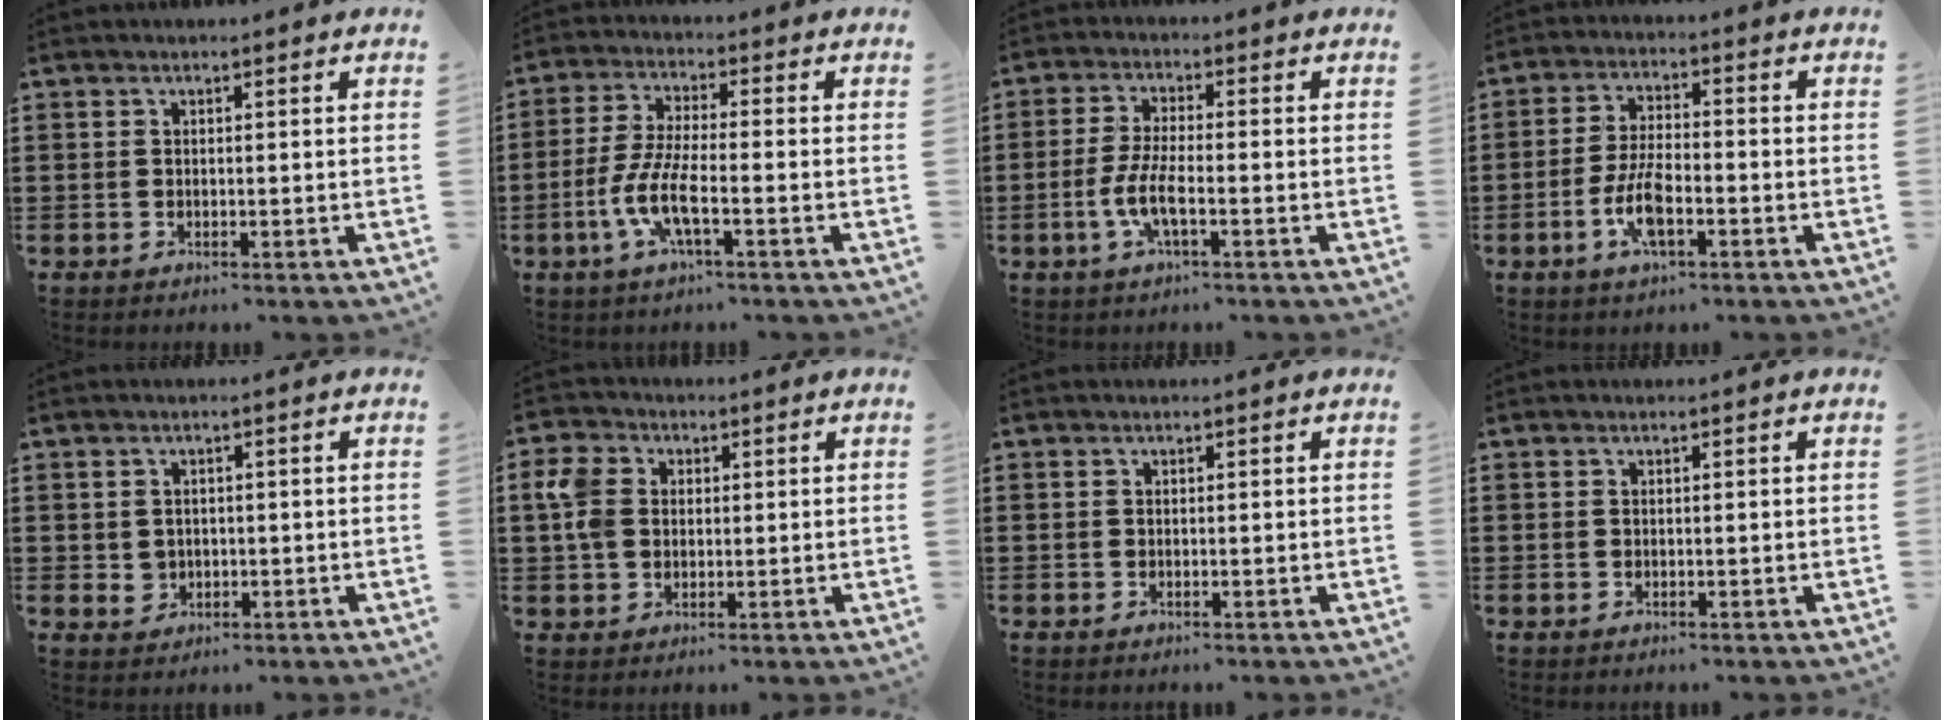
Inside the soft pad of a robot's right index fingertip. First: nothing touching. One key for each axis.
{"total": 7.2, "fx": -3.2, "fy": 1.6, "fz": 6.3, "tx": -0.153, "ty": -0.016, "tz": -0.069}
{"total": 5.6, "fx": -2.1, "fy": 1.2, "fz": 5.0, "tx": -0.113, "ty": -0.010, "tz": -0.046}
{"total": 6.9, "fx": -2.7, "fy": 2.5, "fz": 5.9, "tx": -0.130, "ty": -0.003, "tz": -0.054}
{"total": 1.8, "fx": -0.1, "fy": 1.7, "fz": 0.7, "tx": -0.019, "ty": 0.007, "tz": -0.005}
{"total": 5.6, "fx": 1.0, "fy": 4.6, "fz": 3.1, "tx": -0.088, "ty": 0.012, "tz": 0.014}
{"total": 0.0}
{"total": 0.0}